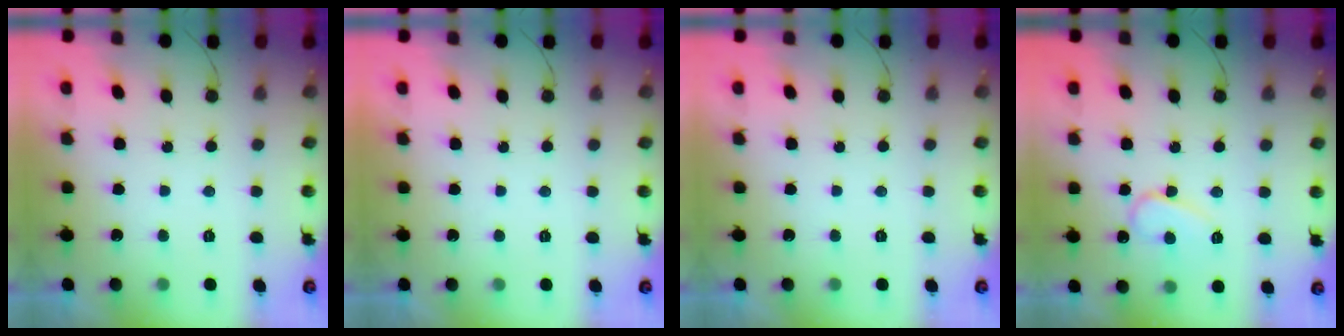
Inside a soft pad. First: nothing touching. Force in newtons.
{"total": 1.8, "press": 1.8, "slide": 0.1}
{"total": 0.0}
{"total": 9.0, "press": 9.0, "slide": 1.1}